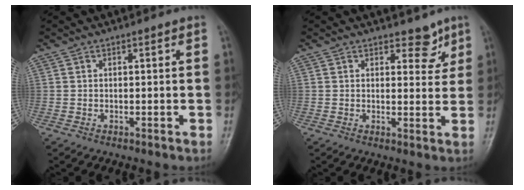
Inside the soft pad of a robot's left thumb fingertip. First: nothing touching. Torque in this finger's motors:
{"motor_torque": [-0.10, -0.20, -0.02, 0.22, 0.05]}